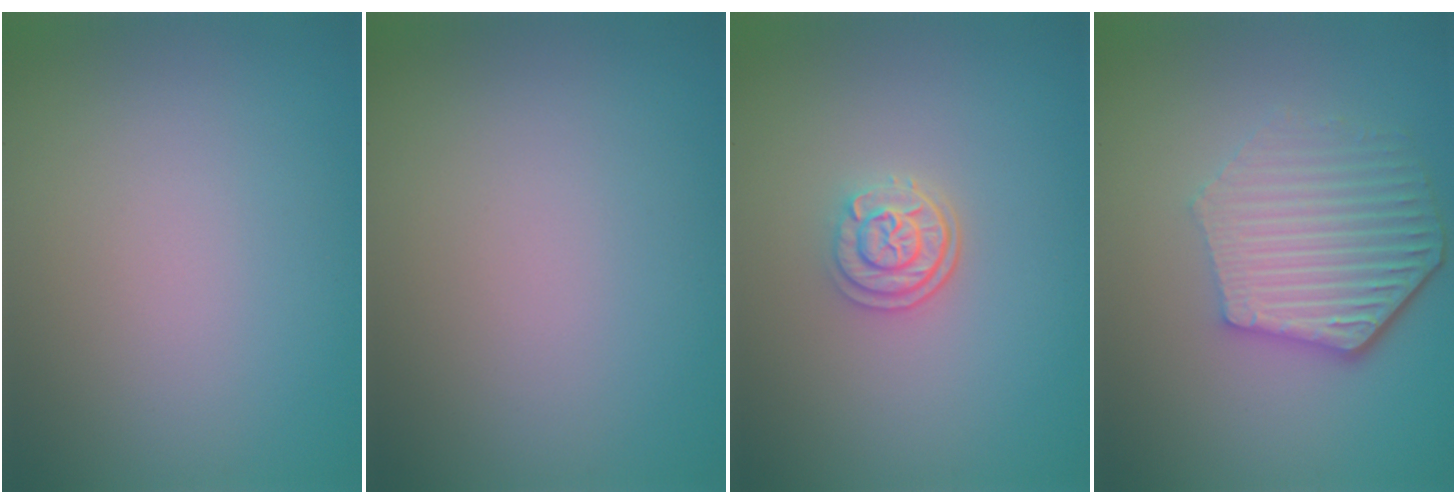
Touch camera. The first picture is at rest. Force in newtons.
{"total": 0.0}
{"total": 2.6, "press": 2.2, "slide": 1.3}
{"total": 6.0, "press": 4.5, "slide": 3.9}